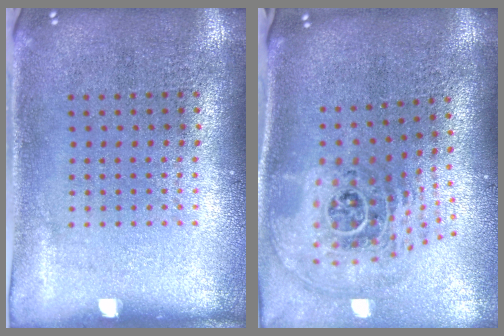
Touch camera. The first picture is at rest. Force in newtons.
{"total": 2.8, "press": 1.8, "slide": 2.1}